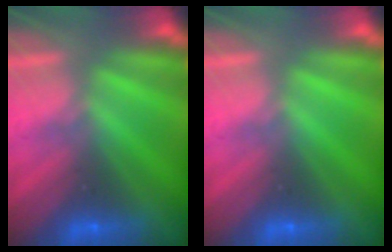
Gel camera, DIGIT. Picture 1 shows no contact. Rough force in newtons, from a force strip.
{"total": 0.0}